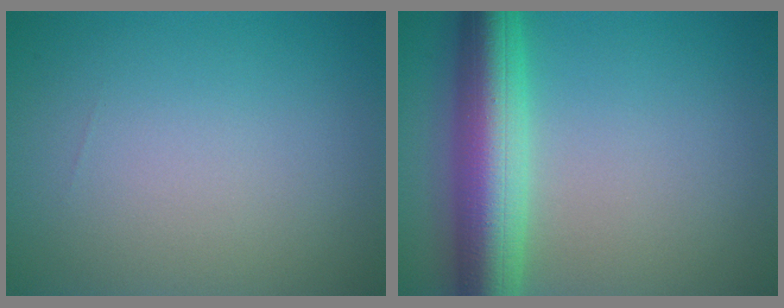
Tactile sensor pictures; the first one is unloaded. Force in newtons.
{"total": 8.2, "press": 8.2, "slide": 0.4}